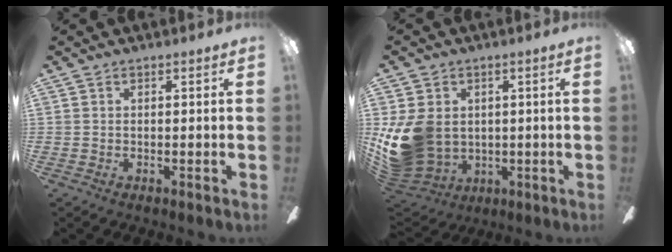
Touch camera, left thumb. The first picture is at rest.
{"total": 15.2, "force": [-0.2, 12.3, 8.9], "torque": [-0.197, -0.007, 0.001]}